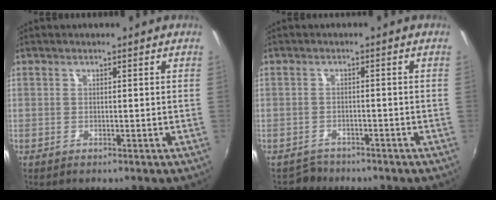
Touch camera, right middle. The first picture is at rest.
{"total": 2.8, "force": [-2.4, 1.5, -0.2], "torque": [-0.005, 0.003, -0.042]}